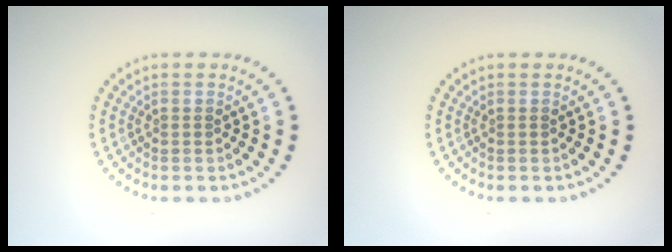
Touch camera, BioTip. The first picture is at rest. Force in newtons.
{"total": 0.0}